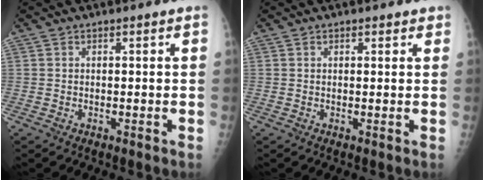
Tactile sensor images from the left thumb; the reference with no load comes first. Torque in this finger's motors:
{"motor_torque": [-0.21, 0.02, -0.54, -0.08, -0.03]}